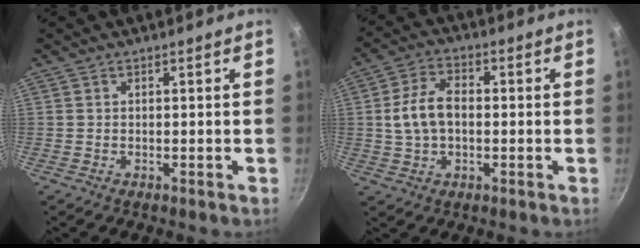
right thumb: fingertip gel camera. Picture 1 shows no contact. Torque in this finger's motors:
{"motor_torque": [0.01, 0.06, -0.12, 0.23, 0.11]}